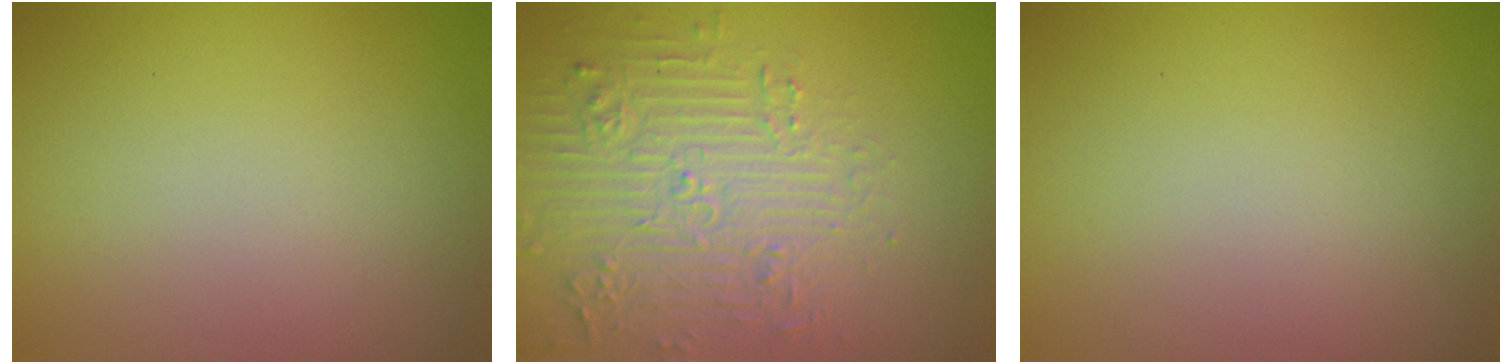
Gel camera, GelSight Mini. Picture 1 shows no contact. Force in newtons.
{"total": 4.6, "press": 4.6, "slide": 0.8}
{"total": 0.0}